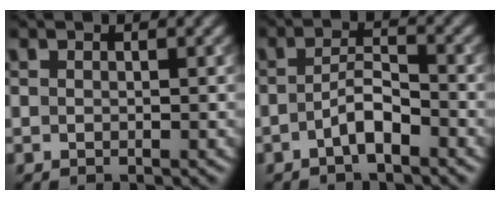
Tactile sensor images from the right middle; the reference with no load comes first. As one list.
[{"total": 2.5, "force": [-1.4, 0.7, 2.0], "torque": [-0.039, 0.008, -0.029]}]